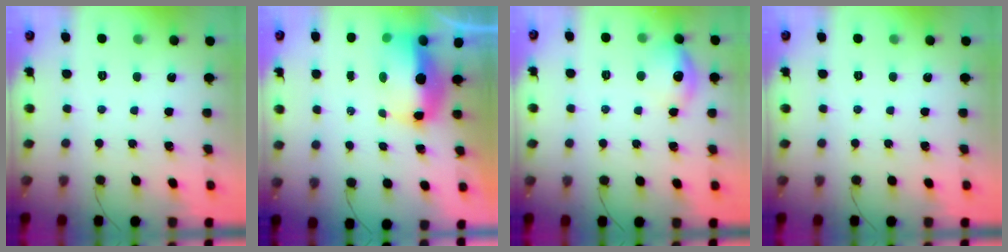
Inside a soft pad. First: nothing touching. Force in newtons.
{"total": 10.1, "press": 9.9, "slide": 2.0}
{"total": 11.1, "press": 11.1, "slide": 0.2}
{"total": 0.0}